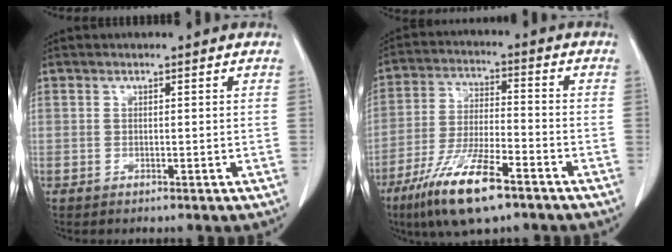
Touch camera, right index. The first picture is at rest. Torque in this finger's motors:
{"motor_torque": [1.08, -1.06, 0.69, 0.21]}